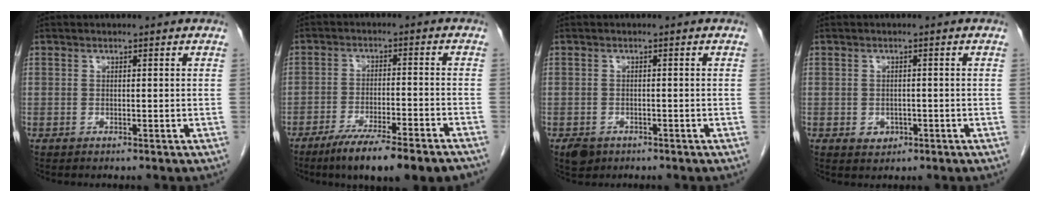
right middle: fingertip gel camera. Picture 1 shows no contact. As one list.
[{"total": 13.4, "force": [-10.3, 1.3, 8.4], "torque": [-0.111, -0.022, -0.156]}, {"total": 2.4, "force": [-1.5, 1.7, 0.8], "torque": [-0.015, 0.001, -0.018]}, {"total": 1.9, "force": [-0.6, 1.6, 0.8], "torque": [-0.011, 0.004, 0.000]}]